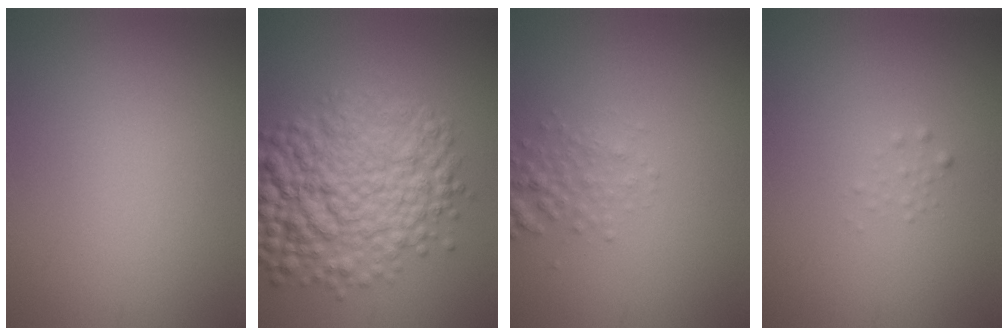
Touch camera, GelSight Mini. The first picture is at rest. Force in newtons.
{"total": 9.7, "press": 9.7, "slide": 0.1}
{"total": 1.7, "press": 1.7, "slide": 0.1}
{"total": 0.6, "press": 0.6, "slide": 0.0}